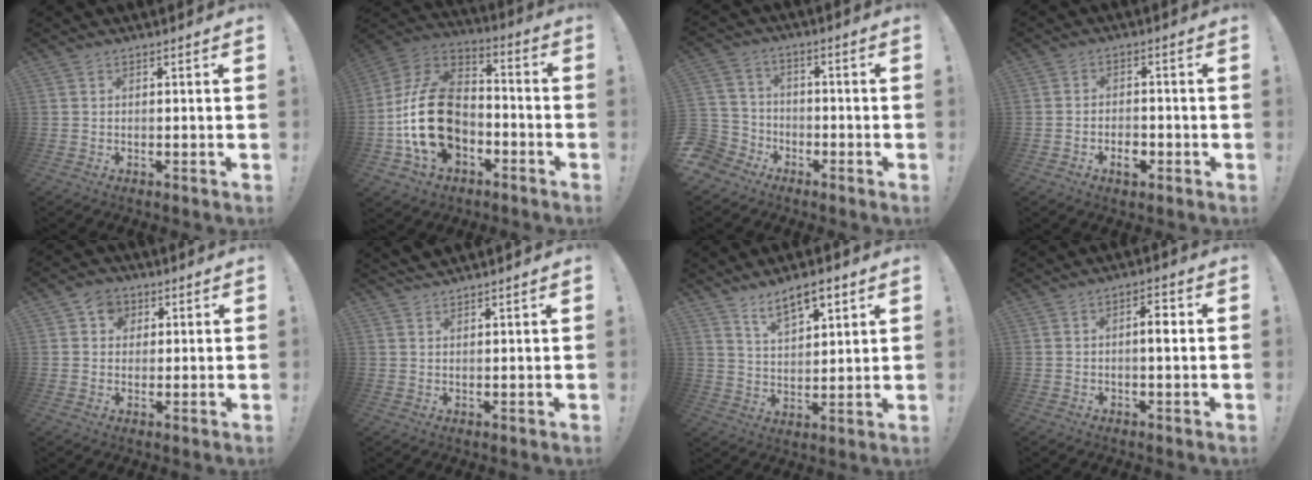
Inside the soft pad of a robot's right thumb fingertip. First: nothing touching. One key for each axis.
{"total": 21.1, "fx": -4.9, "fy": 14.9, "fz": 14.0, "tx": -0.262, "ty": 0.038, "tz": -0.068}
{"total": 6.9, "fx": -3.2, "fy": 5.9, "fz": 1.3, "tx": -0.037, "ty": 0.021, "tz": -0.059}
{"total": 5.0, "fx": -2.7, "fy": 3.0, "fz": 3.0, "tx": -0.030, "ty": 0.014, "tz": -0.046}
{"total": 5.8, "fx": 1.9, "fy": 5.1, "fz": 1.7, "tx": -0.020, "ty": -0.001, "tz": 0.036}
{"total": 2.4, "fx": 2.4, "fy": 0.0, "fz": 0.4, "tx": -0.002, "ty": -0.015, "tz": 0.042}
{"total": 9.6, "fx": 6.6, "fy": 4.0, "fz": 5.6, "tx": -0.084, "ty": -0.032, "tz": 0.118}
{"total": 4.3, "fx": 0.5, "fy": 0.9, "fz": 4.2, "tx": -0.065, "ty": 0.003, "tz": 0.000}